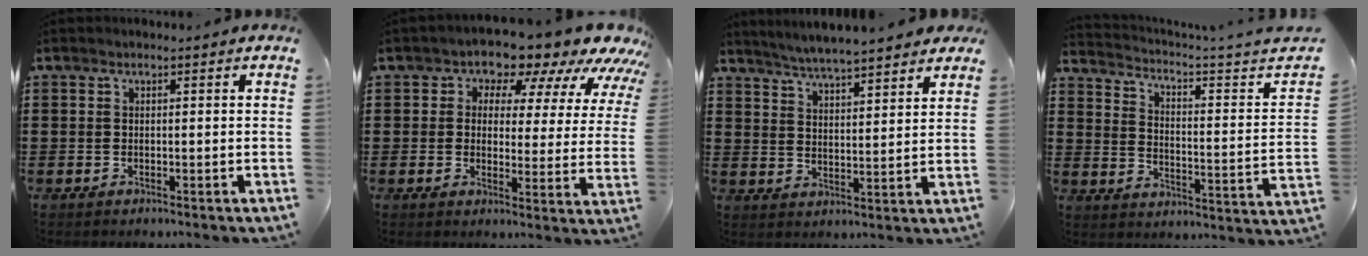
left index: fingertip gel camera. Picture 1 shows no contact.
{"total": 8.0, "force": [6.9, 3.4, 2.0], "torque": [-0.049, -0.055, 0.117]}
{"total": 4.6, "force": [4.5, -0.2, 0.9], "torque": [-0.037, -0.022, 0.078]}
{"total": 2.4, "force": [1.5, -0.7, 1.7], "torque": [-0.046, -0.034, 0.014]}